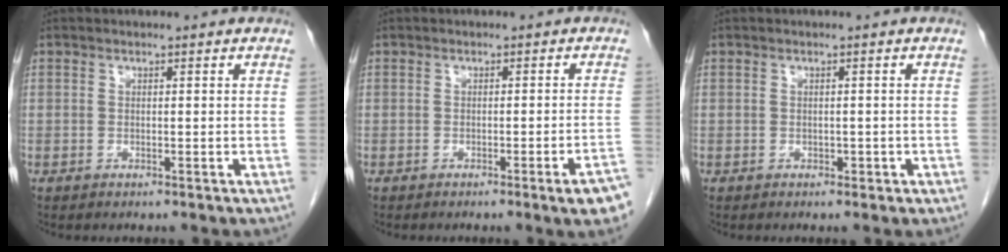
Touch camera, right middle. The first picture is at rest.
{"total": 4.6, "force": [-2.9, -0.6, 3.6], "torque": [-0.032, -0.008, -0.041]}
{"total": 0.9, "force": [-0.3, 0.7, 0.5], "torque": [-0.007, 0.002, -0.002]}